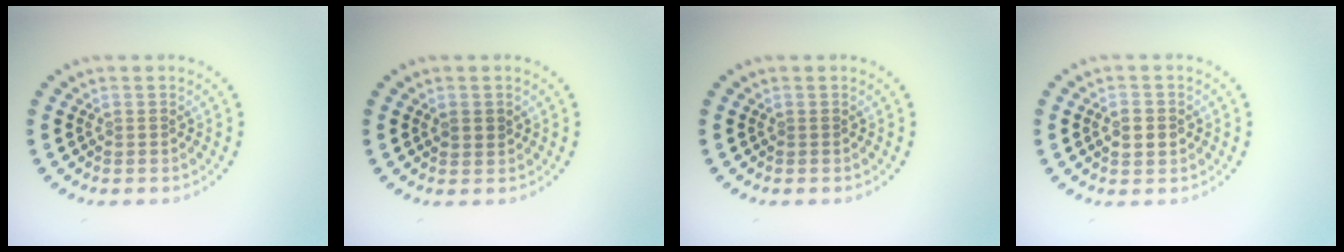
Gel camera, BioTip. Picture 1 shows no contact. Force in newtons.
{"total": 1.2, "press": 1.1, "slide": 0.5}
{"total": 0.0}
{"total": 2.5, "press": 2.5, "slide": 0.0}